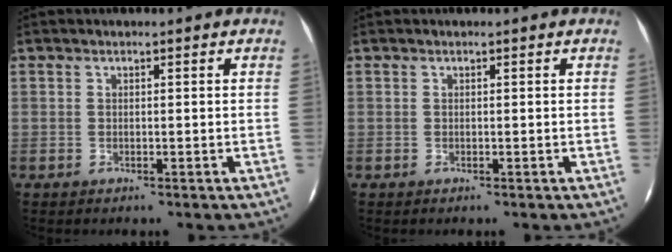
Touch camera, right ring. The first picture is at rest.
{"total": 0.0}